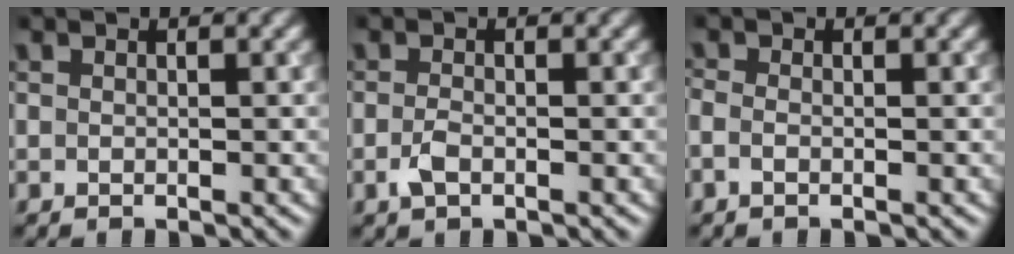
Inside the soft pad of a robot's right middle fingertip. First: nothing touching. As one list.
[{"total": 1.4, "force": [-0.6, 0.6, 1.1], "torque": [-0.026, -0.004, -0.013]}, {"total": 0.9, "force": [-0.5, 0.4, 0.7], "torque": [-0.019, -0.004, -0.012]}]